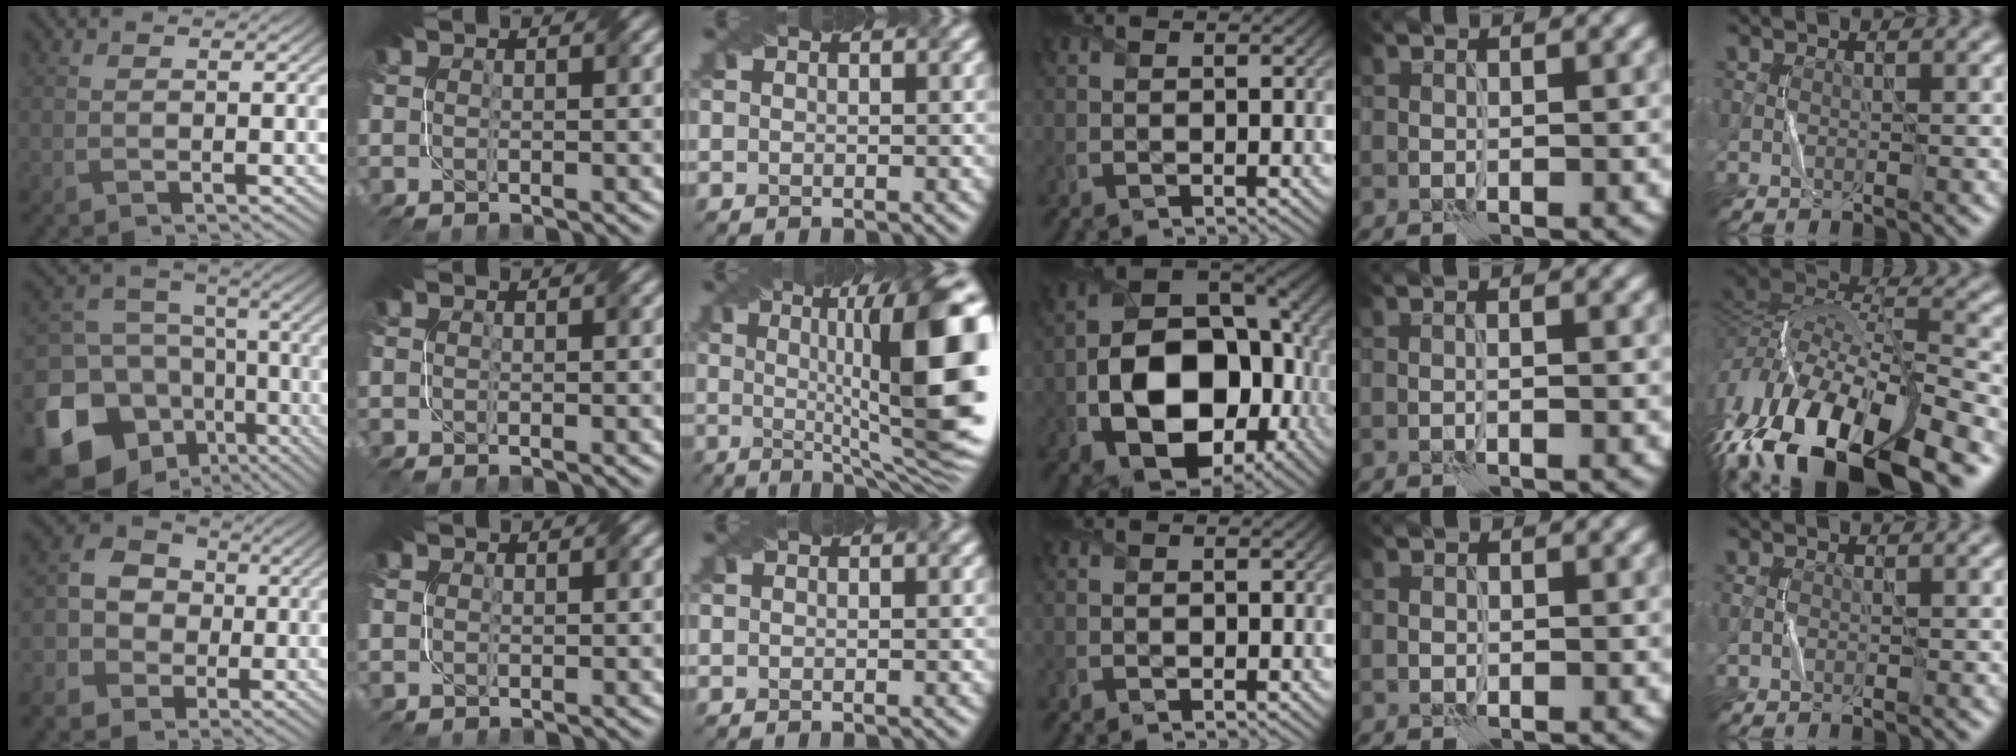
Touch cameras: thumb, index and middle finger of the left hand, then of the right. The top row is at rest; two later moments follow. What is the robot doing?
{"motion": "fold", "object": "netting"}